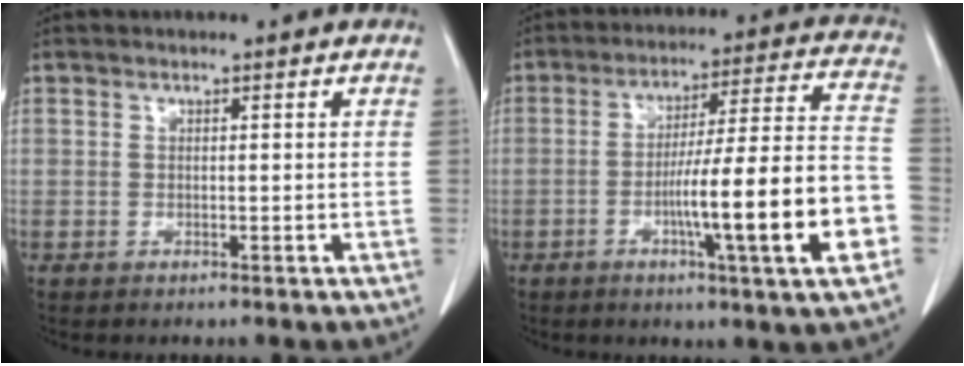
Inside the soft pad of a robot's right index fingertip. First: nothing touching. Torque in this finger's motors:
{"motor_torque": [2.09, -0.05, 1.05, 0.21]}